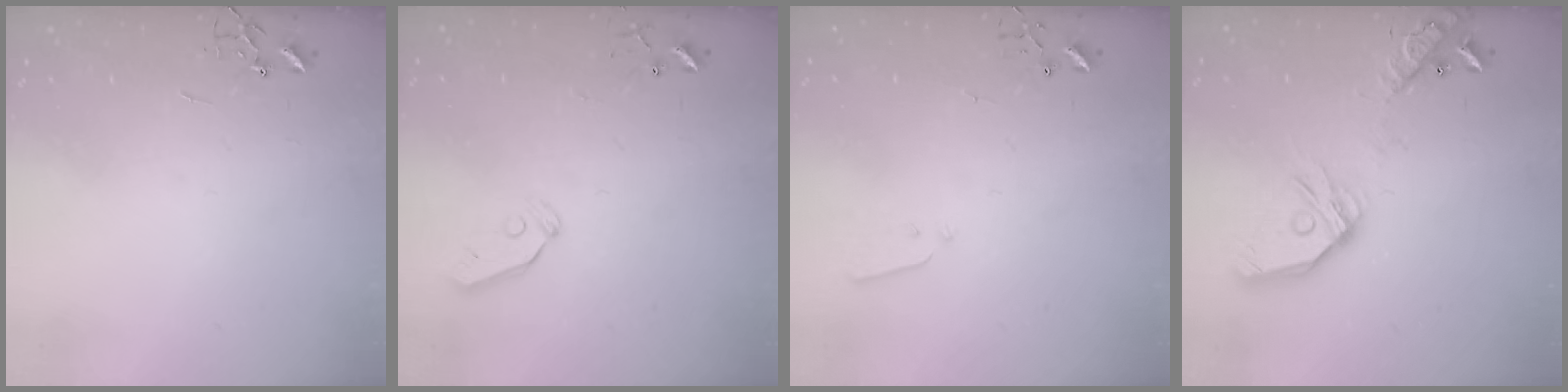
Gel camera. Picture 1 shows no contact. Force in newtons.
{"total": 4.9, "press": 4.8, "slide": 0.9}
{"total": 2.2, "press": 2.1, "slide": 0.3}
{"total": 17.7, "press": 17.5, "slide": 2.5}